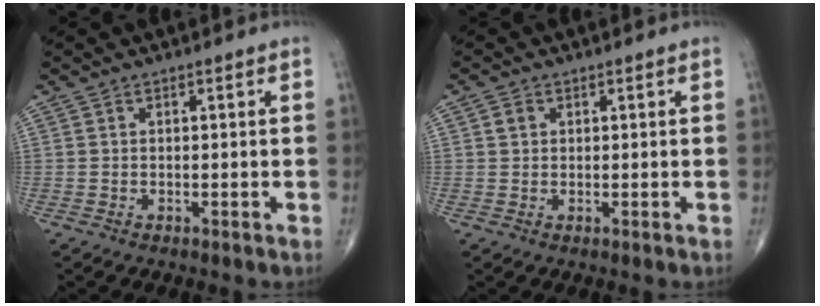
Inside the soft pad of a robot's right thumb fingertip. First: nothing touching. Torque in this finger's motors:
{"motor_torque": [-0.27, 0.16, -0.13, 0.01, 0.05]}